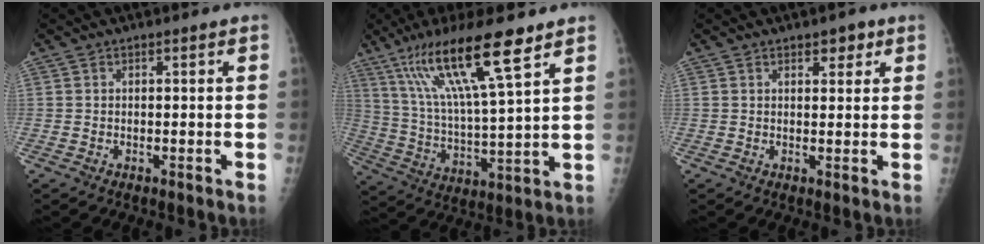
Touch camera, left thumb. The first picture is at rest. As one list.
[{"total": 17.7, "force": [10.6, 2.2, 14.0], "torque": [-0.262, -0.039, 0.198]}, {"total": 2.8, "force": [1.7, 1.5, 1.7], "torque": [-0.006, -0.007, 0.023]}]